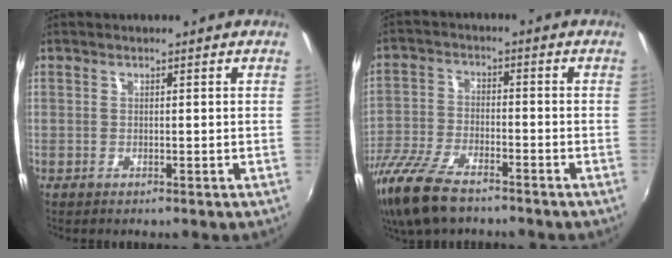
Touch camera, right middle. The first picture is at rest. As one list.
[{"total": 14.6, "force": [-10.9, 5.0, 8.3], "torque": [-0.197, -0.034, -0.212]}]